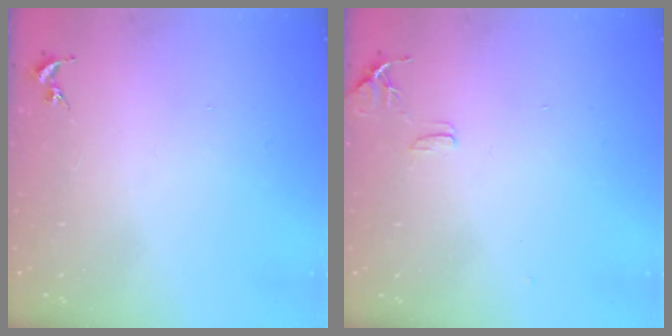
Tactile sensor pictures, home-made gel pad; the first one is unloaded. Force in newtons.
{"total": 7.7, "press": 7.7, "slide": 0.7}